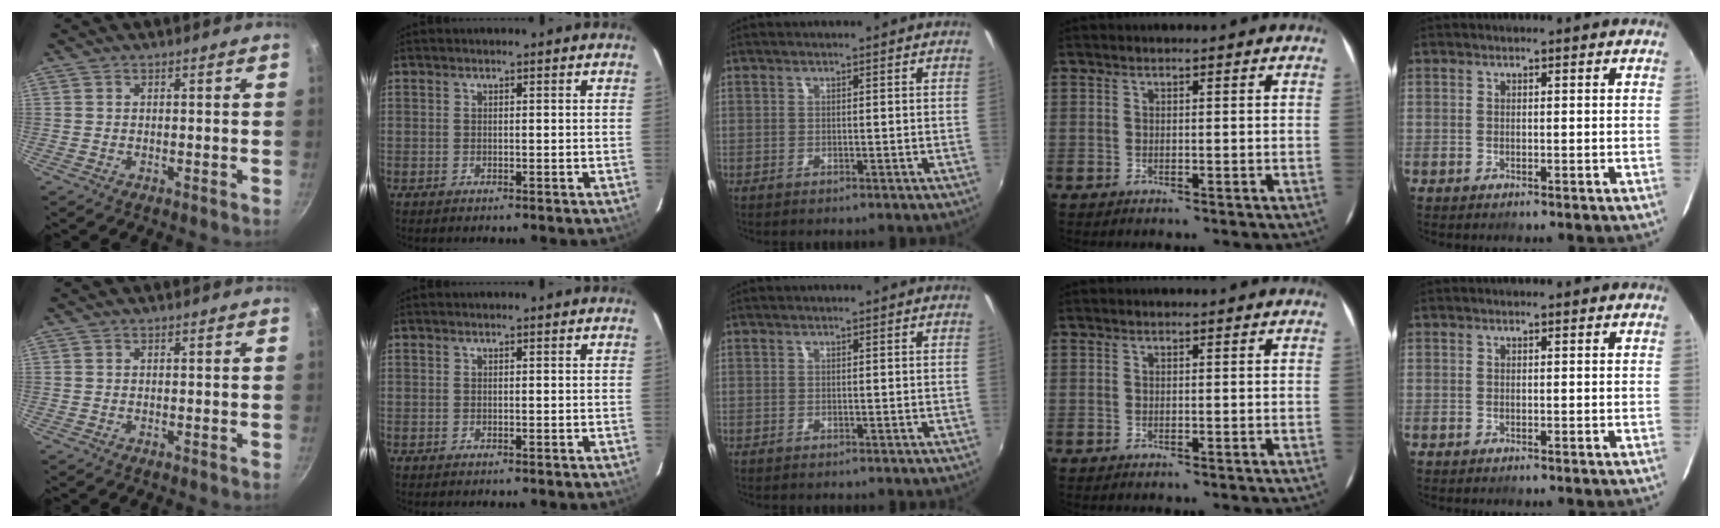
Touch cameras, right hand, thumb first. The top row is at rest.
{}